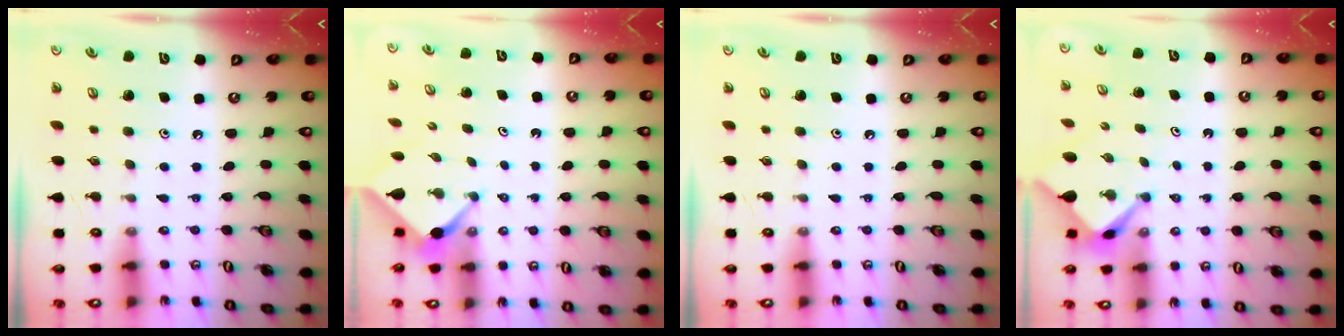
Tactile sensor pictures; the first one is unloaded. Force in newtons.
{"total": 2.5, "press": 2.5, "slide": 0.2}
{"total": 0.0}
{"total": 2.8, "press": 2.8, "slide": 0.3}